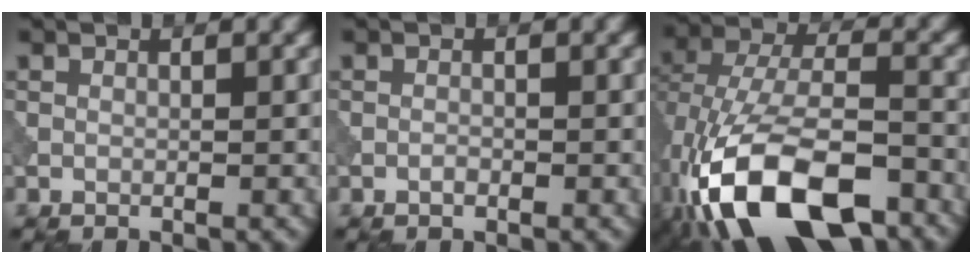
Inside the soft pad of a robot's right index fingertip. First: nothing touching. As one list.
[{"total": 0.6, "force": [-0.4, 0.2, 0.4], "torque": [-0.006, 0.001, -0.009]}, {"total": 15.3, "force": [-7.7, 8.0, 10.5], "torque": [-0.208, -0.012, -0.134]}]